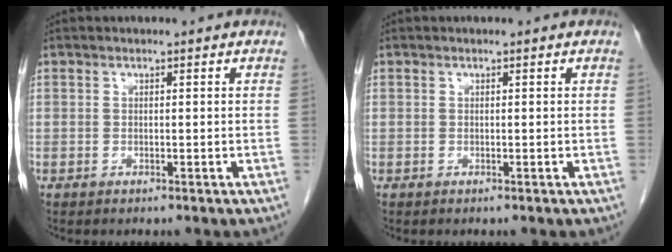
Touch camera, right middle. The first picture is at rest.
{"total": 0.0}